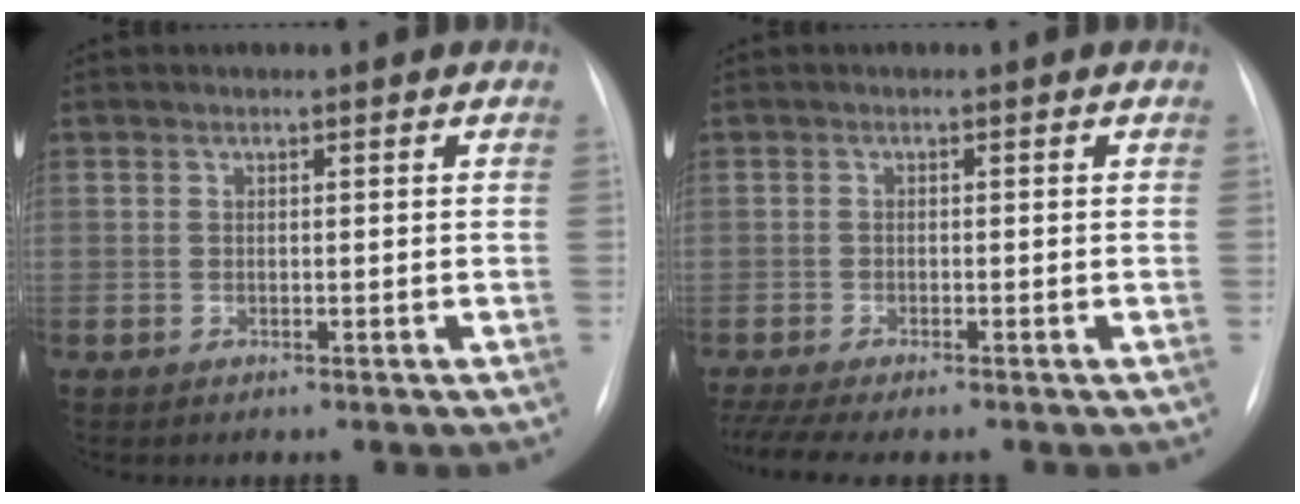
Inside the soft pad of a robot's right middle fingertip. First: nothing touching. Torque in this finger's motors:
{"motor_torque": [0.67, -0.67, 0.25, 0.06]}